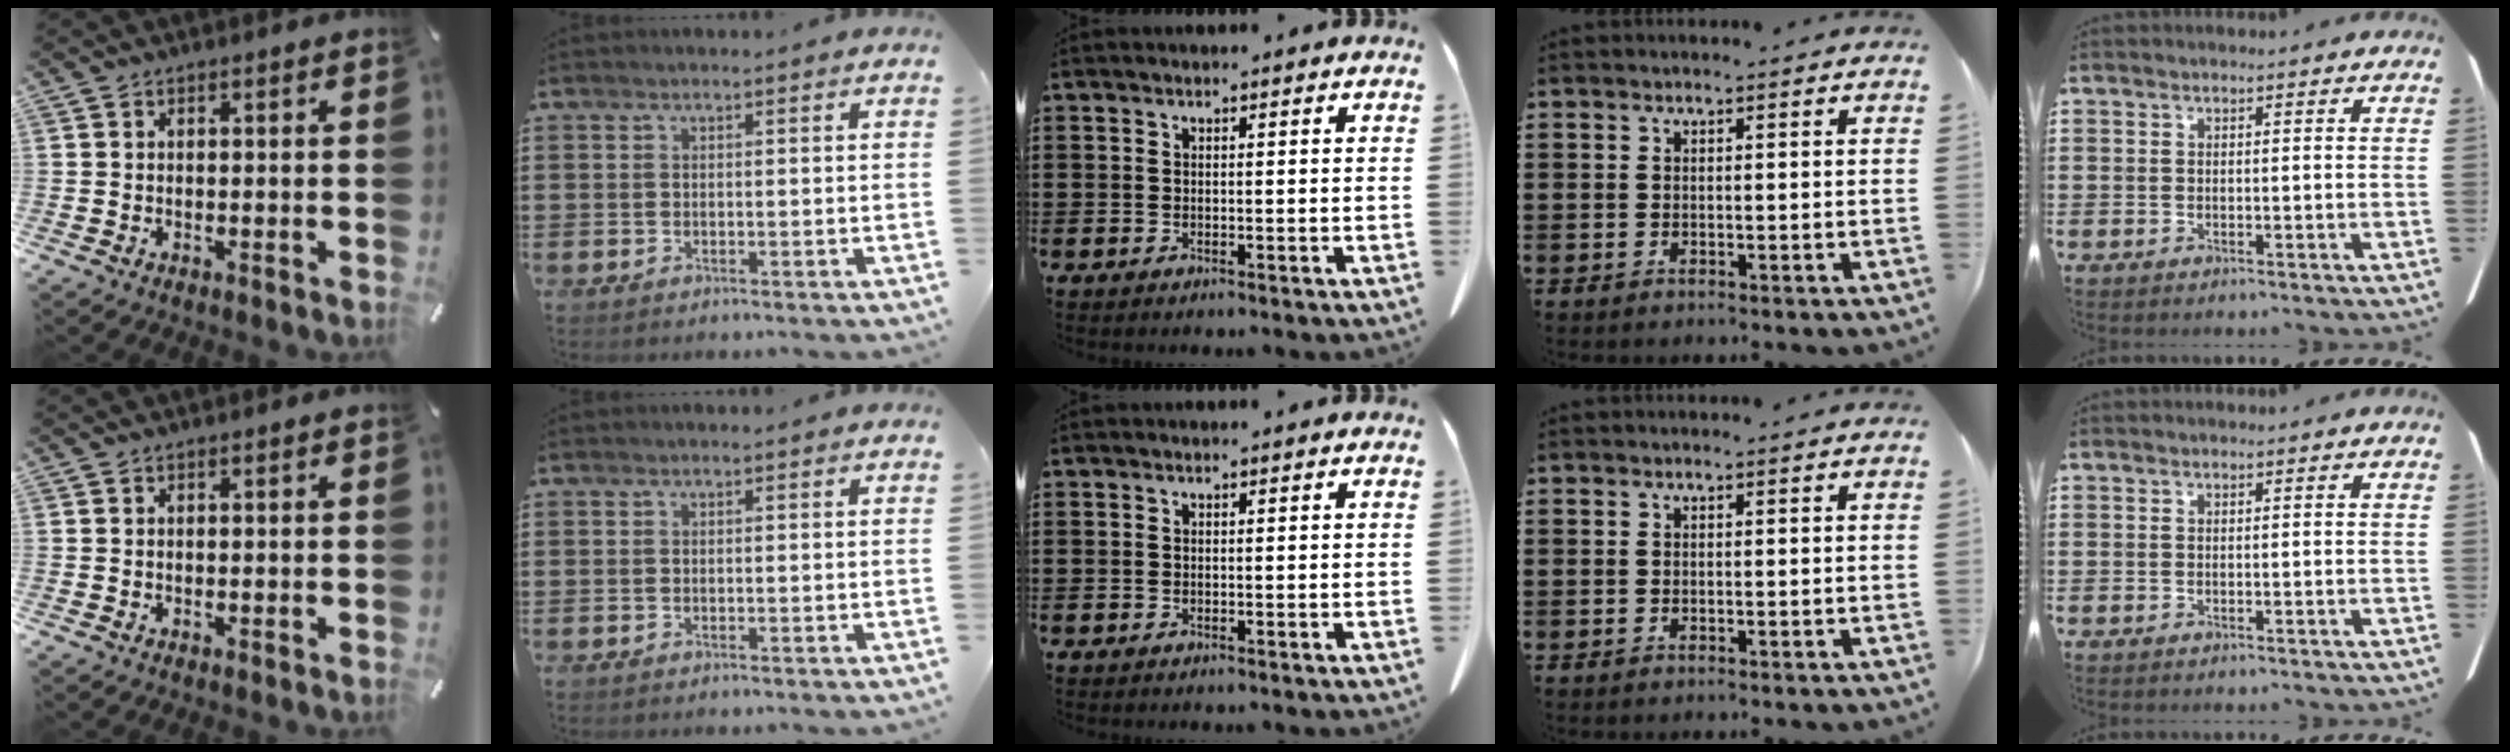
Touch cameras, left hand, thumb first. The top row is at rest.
{}